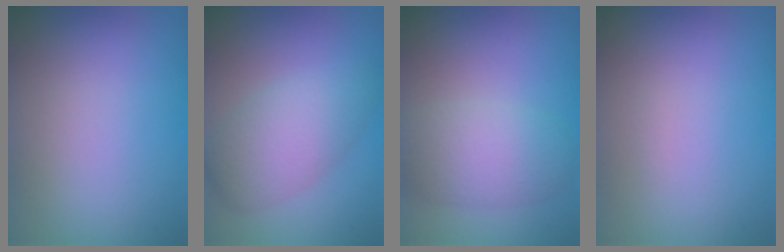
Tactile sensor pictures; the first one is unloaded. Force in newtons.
{"total": 4.5, "press": 4.5, "slide": 0.1}
{"total": 4.5, "press": 4.5, "slide": 0.3}
{"total": 0.0}